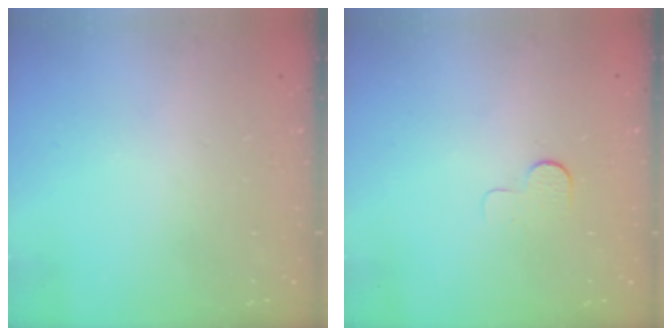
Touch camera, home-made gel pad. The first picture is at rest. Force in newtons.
{"total": 3.9, "press": 3.9, "slide": 0.3}